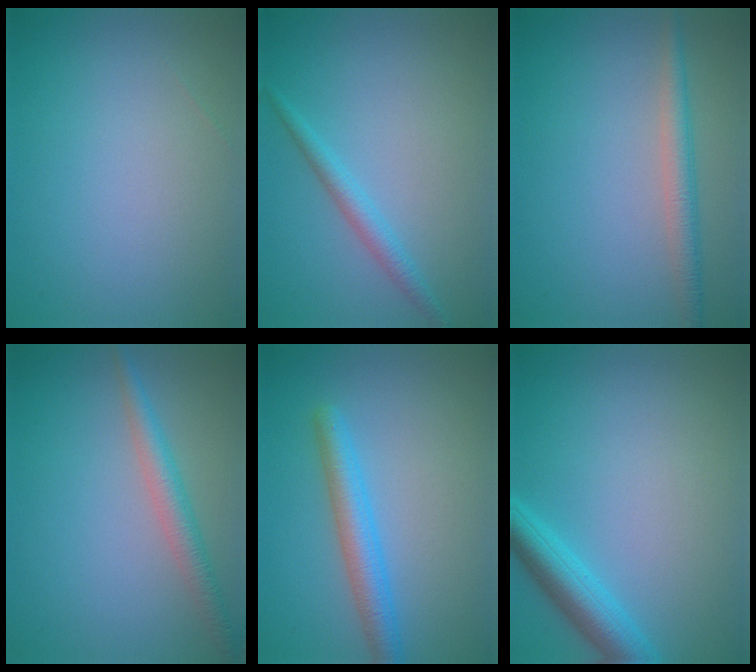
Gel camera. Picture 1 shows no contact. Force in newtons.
{"total": 1.9, "press": 1.9, "slide": 0.1}
{"total": 2.6, "press": 2.6, "slide": 0.1}
{"total": 2.8, "press": 2.8, "slide": 0.1}
{"total": 3.6, "press": 3.6, "slide": 0.0}
{"total": 4.1, "press": 4.1, "slide": 0.3}